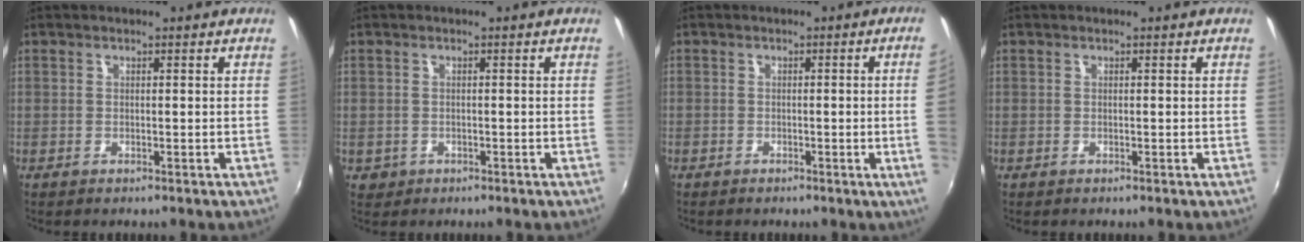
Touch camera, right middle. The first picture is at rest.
{"total": 2.0, "force": [-0.6, 1.8, 0.6], "torque": [-0.015, -0.004, -0.006]}
{"total": 3.8, "force": [-0.2, -1.8, 3.4], "torque": [-0.056, -0.012, 0.002]}
{"total": 0.0}